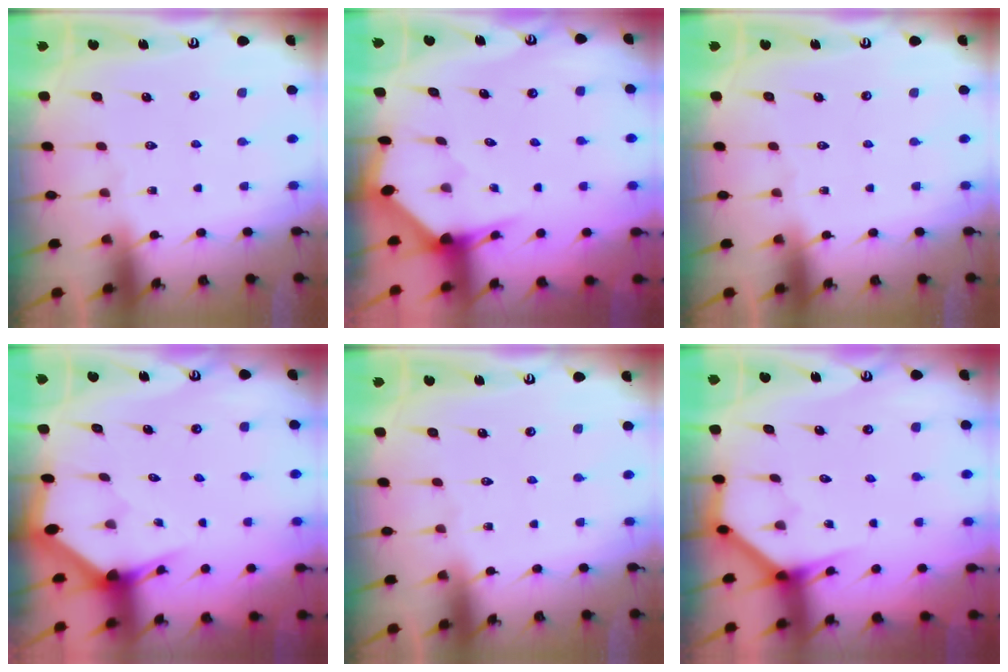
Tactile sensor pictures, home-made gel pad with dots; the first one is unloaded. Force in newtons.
{"total": 3.4, "press": 3.4, "slide": 0.3}
{"total": 0.0}
{"total": 3.0, "press": 3.0, "slide": 0.2}
{"total": 0.0}
{"total": 3.8, "press": 3.8, "slide": 0.2}